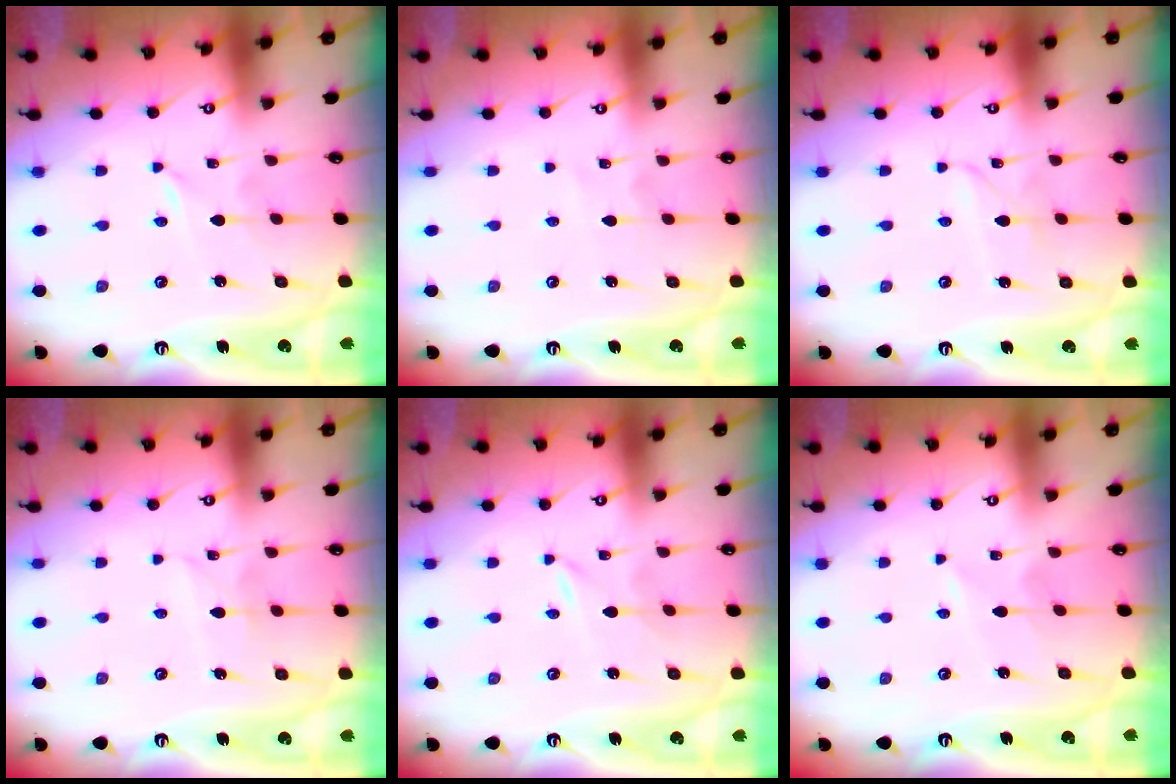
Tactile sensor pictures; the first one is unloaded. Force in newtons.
{"total": 3.1, "press": 3.1, "slide": 0.2}
{"total": 2.4, "press": 2.4, "slide": 0.3}
{"total": 5.3, "press": 5.3, "slide": 0.4}
{"total": 0.0}
{"total": 2.2, "press": 2.2, "slide": 0.3}